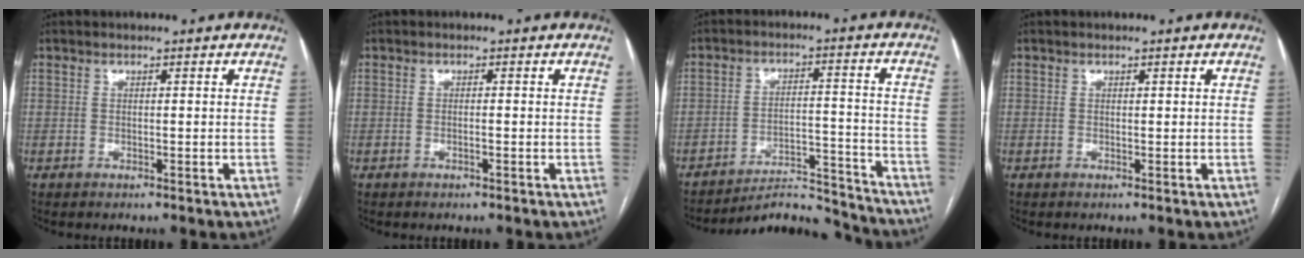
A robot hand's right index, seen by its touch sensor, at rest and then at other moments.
{"total": 0.7, "force": [-0.4, -0.1, 0.6], "torque": [-0.011, 0.001, -0.007]}
{"total": 12.0, "force": [-11.9, 0.9, 0.0], "torque": [0.012, 0.033, -0.176]}
{"total": 0.0}